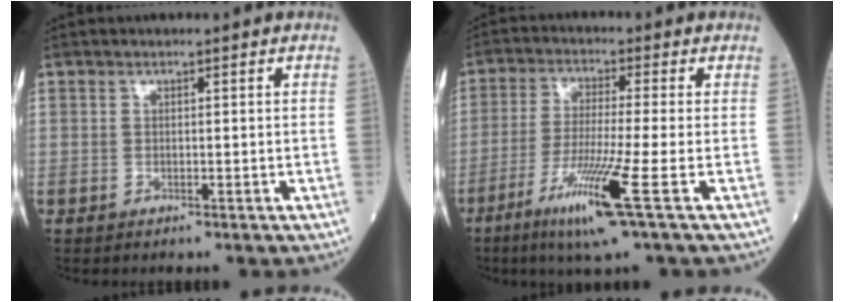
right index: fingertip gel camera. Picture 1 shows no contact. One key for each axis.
{"total": 10.2, "fx": -4.7, "fy": -1.3, "fz": 8.9, "tx": -0.174, "ty": -0.032, "tz": -0.093}